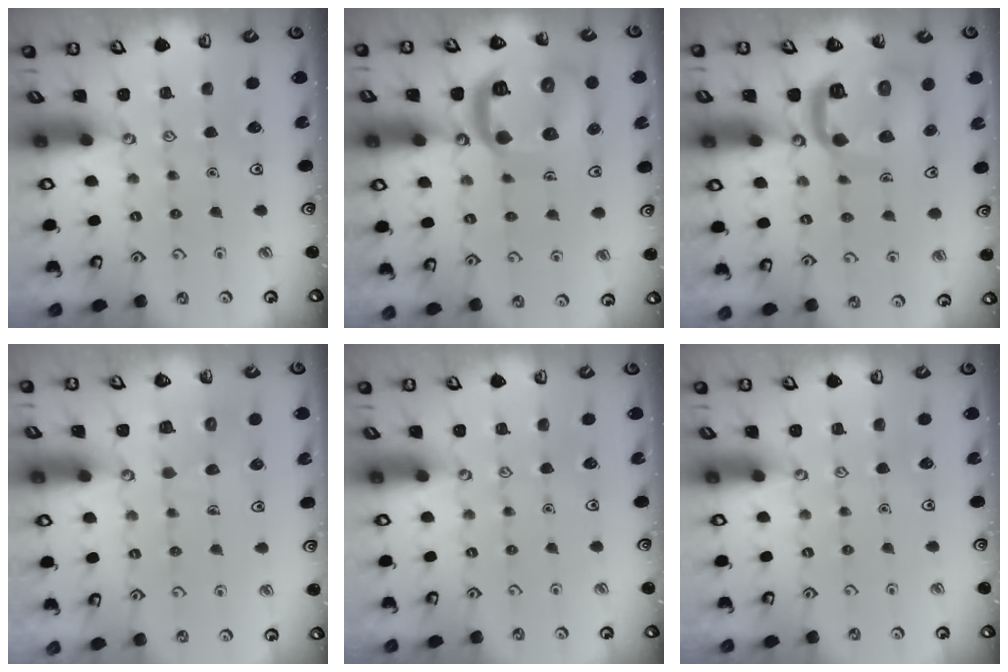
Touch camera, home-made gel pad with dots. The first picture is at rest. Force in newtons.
{"total": 19.8, "press": 19.7, "slide": 2.1}
{"total": 13.4, "press": 13.3, "slide": 1.6}
{"total": 5.3, "press": 5.3, "slide": 0.5}
{"total": 0.0}
{"total": 0.0}